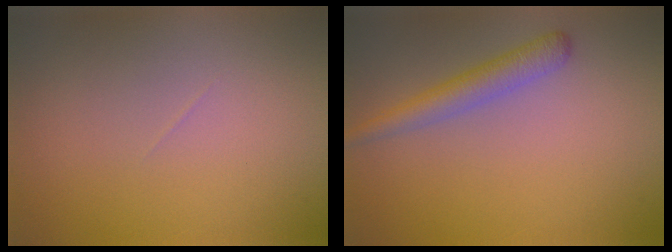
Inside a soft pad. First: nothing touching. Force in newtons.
{"total": 2.6, "press": 2.6, "slide": 0.0}